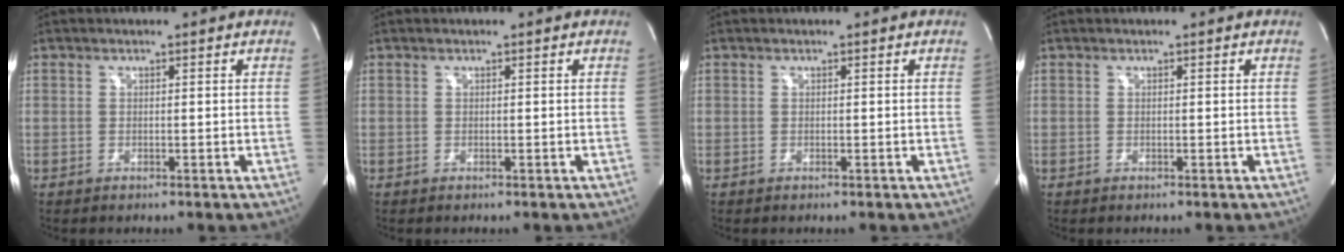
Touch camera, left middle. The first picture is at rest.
{"total": 0.0}
{"total": 0.0}
{"total": 0.0}